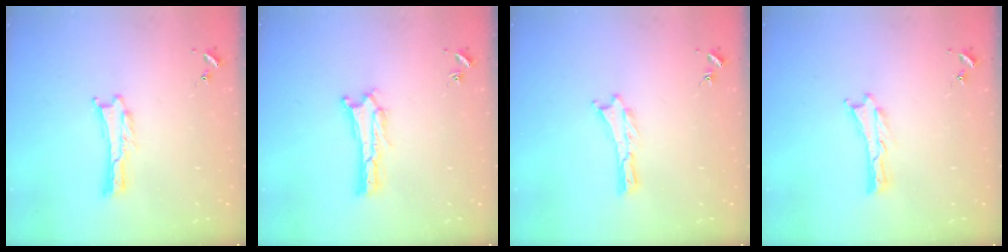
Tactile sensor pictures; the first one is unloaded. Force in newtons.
{"total": 0.6, "press": 0.5, "slide": 0.2}
{"total": 0.0}
{"total": 0.0}